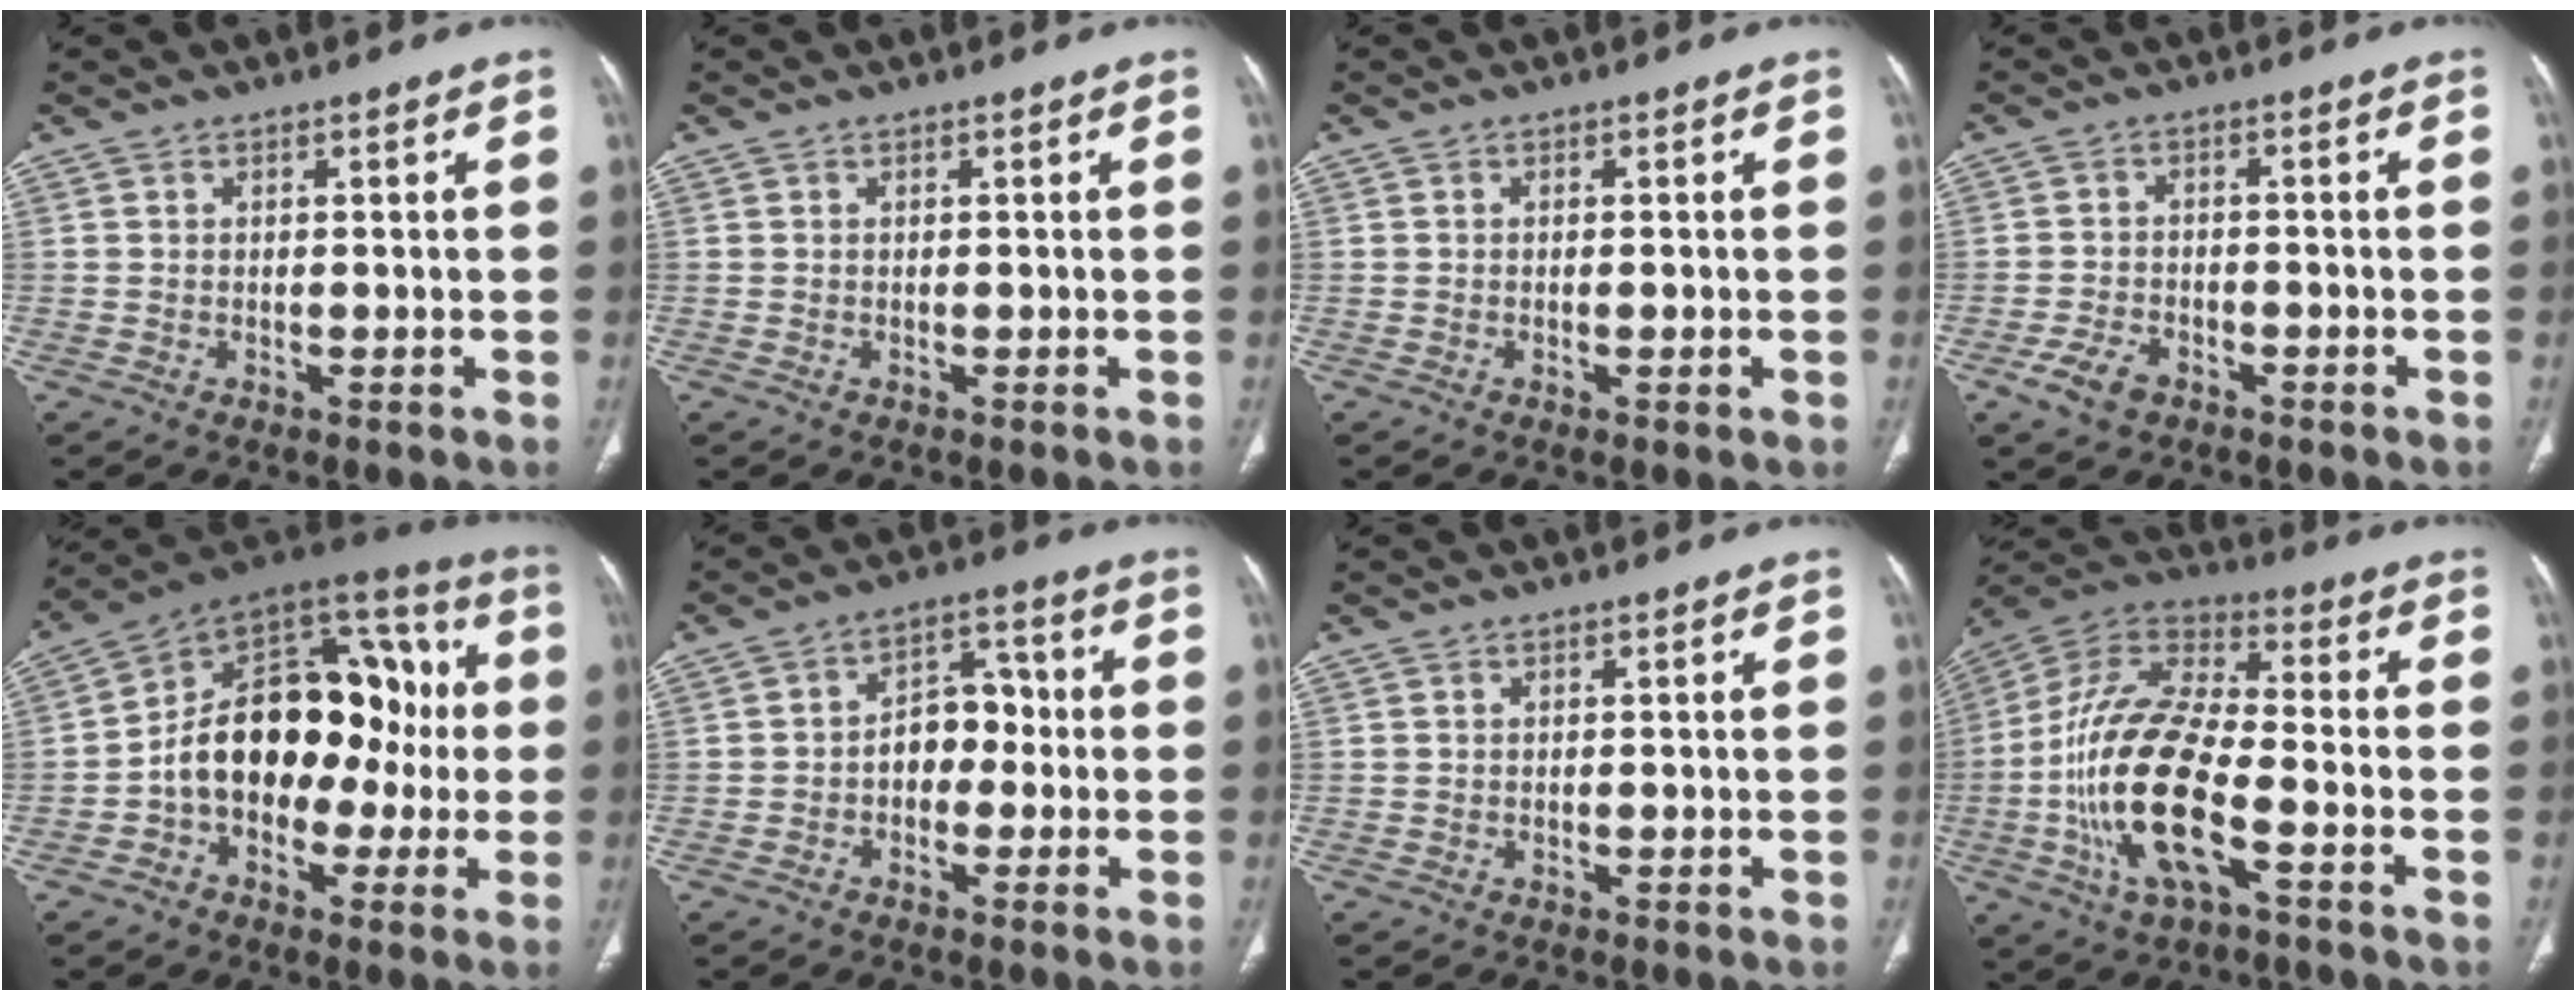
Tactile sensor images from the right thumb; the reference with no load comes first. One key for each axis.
{"total": 0.0}
{"total": 1.2, "fx": -0.3, "fy": 0.2, "fz": 1.1, "tx": -0.019, "ty": -0.003, "tz": -0.003}
{"total": 5.0, "fx": -2.9, "fy": 3.0, "fz": 2.8, "tx": -0.058, "ty": 0.014, "tz": -0.050}
{"total": 22.9, "fx": -1.2, "fy": 15.0, "fz": 17.3, "tx": -0.231, "ty": 0.063, "tz": -0.019}
{"total": 7.4, "fx": -1.0, "fy": 5.3, "fz": 5.0, "tx": -0.042, "ty": 0.034, "tz": -0.027}
{"total": 0.0}
{"total": 20.6, "fx": -5.6, "fy": 8.0, "fz": 18.1, "tx": -0.375, "ty": 0.028, "tz": -0.103}